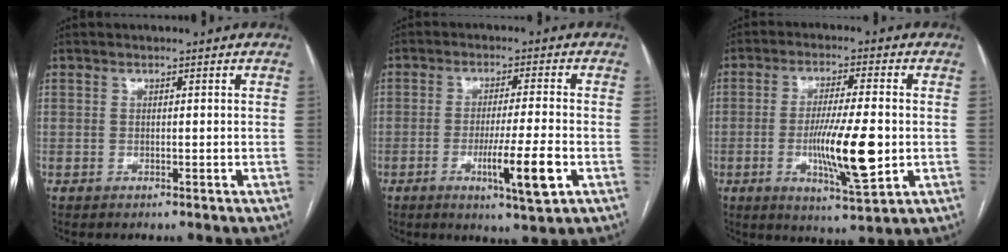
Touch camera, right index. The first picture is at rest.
{"total": 8.4, "force": [-3.0, -0.3, 7.9], "torque": [-0.129, -0.019, -0.049]}
{"total": 11.7, "force": [-1.9, 1.3, 11.5], "torque": [-0.203, -0.018, -0.031]}